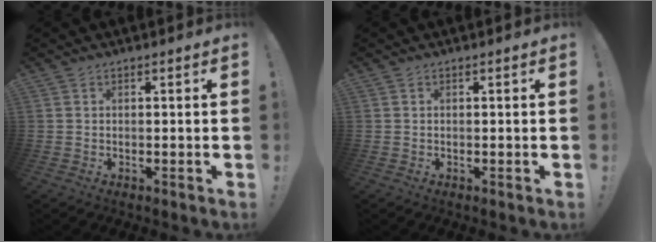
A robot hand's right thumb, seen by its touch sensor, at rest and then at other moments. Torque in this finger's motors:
{"motor_torque": [1.76, 1.93, 0.31, -0.37, 0.00]}